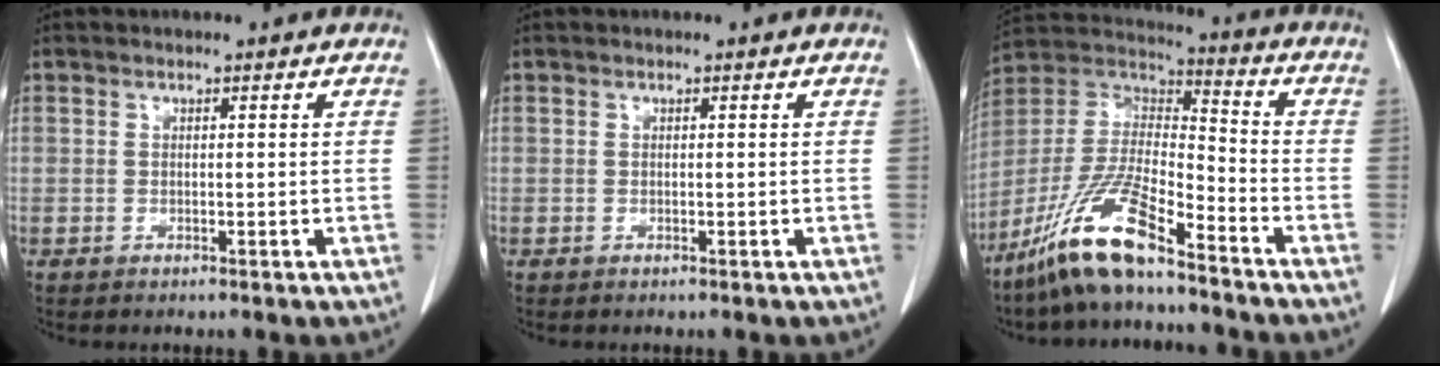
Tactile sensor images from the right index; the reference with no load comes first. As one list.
[{"total": 0.0}, {"total": 14.5, "force": [-10.3, 2.2, 10.0], "torque": [-0.210, -0.005, -0.194]}]